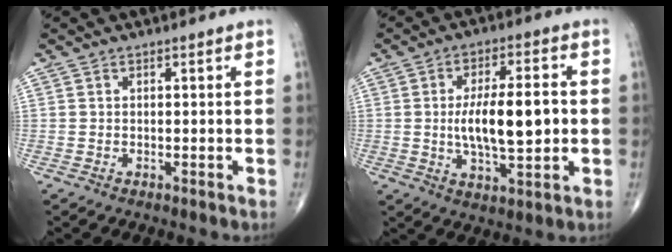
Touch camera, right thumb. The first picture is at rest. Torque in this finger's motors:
{"motor_torque": [0.10, 0.27, 1.51, 0.03, 0.13]}